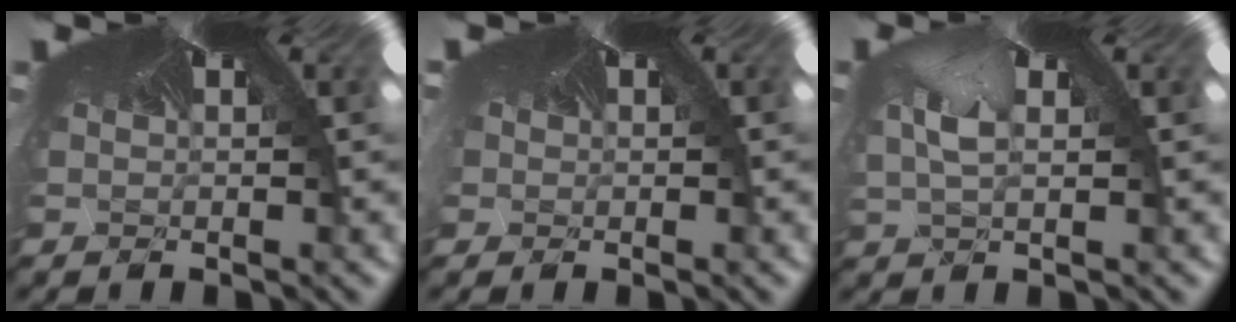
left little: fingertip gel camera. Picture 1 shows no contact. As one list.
[{"total": 2.2, "force": [0.0, 1.1, 1.9], "torque": [-0.041, 0.001, 0.006]}, {"total": 2.7, "force": [-1.5, 1.7, 1.3], "torque": [-0.055, -0.018, 0.018]}]